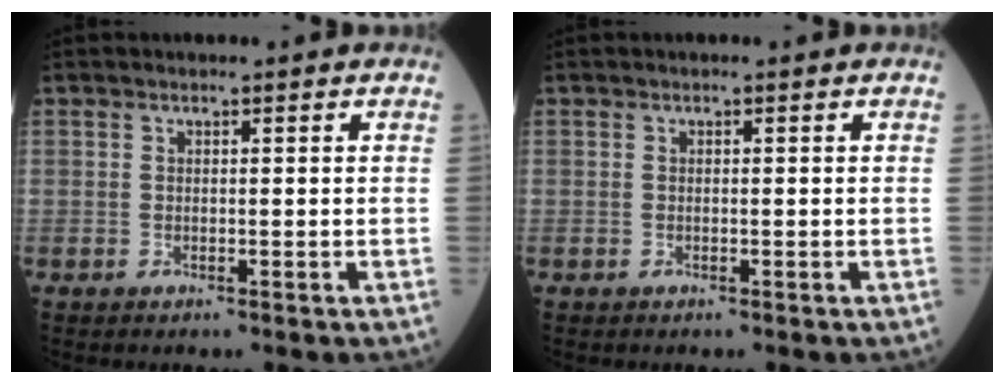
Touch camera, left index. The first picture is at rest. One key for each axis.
{"total": 0.0}